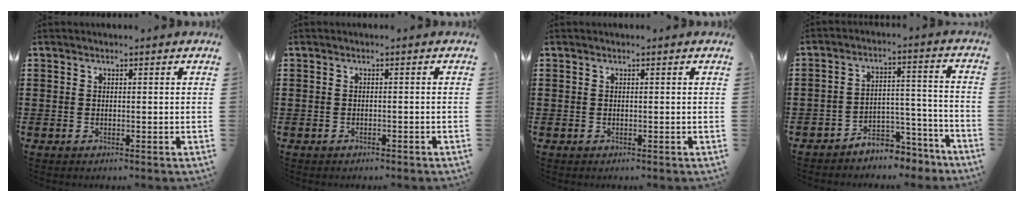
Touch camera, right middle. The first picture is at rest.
{"total": 0.6, "force": [-0.6, 0.1, 0.1], "torque": [-0.006, -0.002, -0.011]}
{"total": 0.0}
{"total": 5.2, "force": [-4.9, 1.5, 0.7], "torque": [-0.013, 0.017, -0.097]}